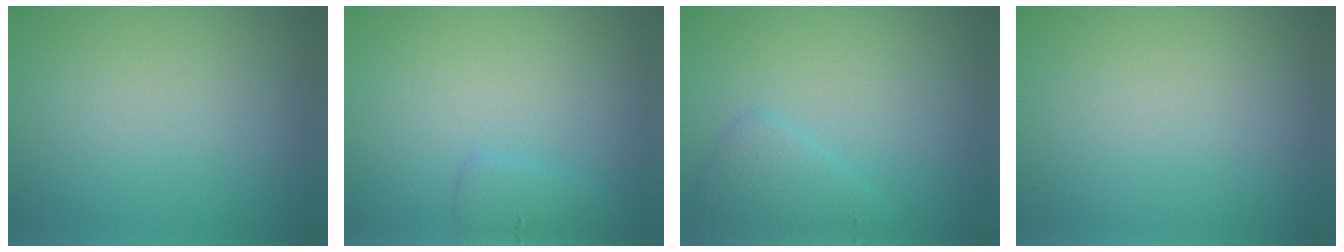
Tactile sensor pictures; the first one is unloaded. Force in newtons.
{"total": 1.4, "press": 1.4, "slide": 0.2}
{"total": 2.1, "press": 2.1, "slide": 0.0}
{"total": 0.0}